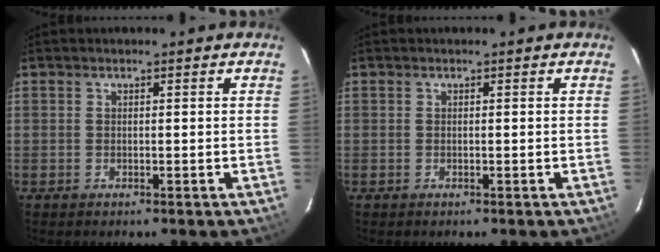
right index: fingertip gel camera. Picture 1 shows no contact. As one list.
[{"total": 0.0}]